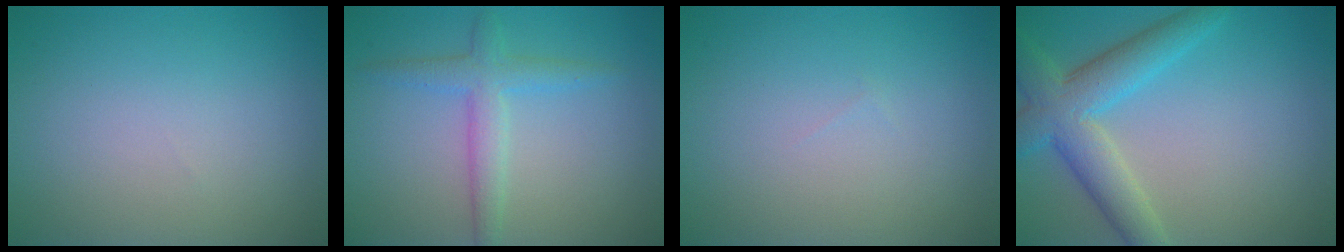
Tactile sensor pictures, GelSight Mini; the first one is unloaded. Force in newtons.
{"total": 2.8, "press": 2.8, "slide": 0.1}
{"total": 0.0}
{"total": 5.8, "press": 5.8, "slide": 0.2}